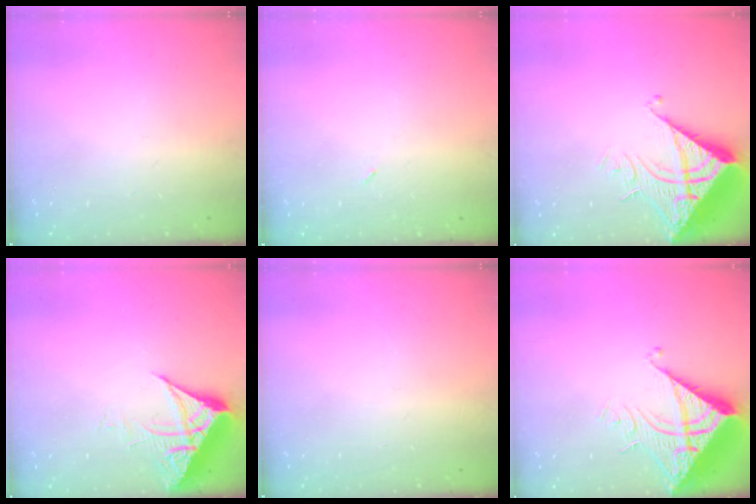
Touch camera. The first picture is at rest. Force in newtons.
{"total": 2.1, "press": 1.9, "slide": 1.0}
{"total": 11.5, "press": 11.5, "slide": 1.2}
{"total": 6.6, "press": 6.6, "slide": 0.8}
{"total": 0.0}
{"total": 11.5, "press": 11.5, "slide": 1.2}